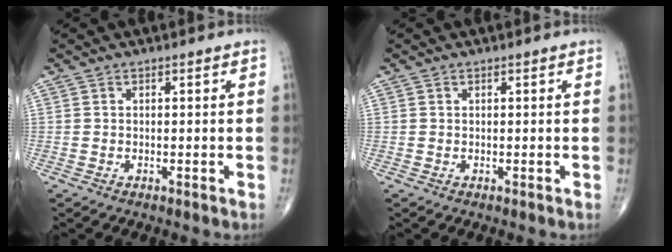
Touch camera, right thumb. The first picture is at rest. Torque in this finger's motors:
{"motor_torque": [-0.33, 0.05, -0.32, -0.17, -0.03]}